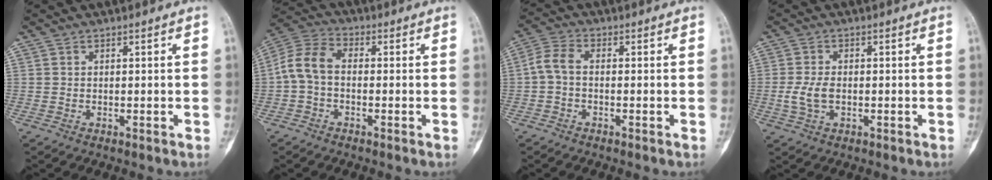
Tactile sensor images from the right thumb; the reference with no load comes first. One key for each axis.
{"total": 7.7, "fx": -0.8, "fy": 4.9, "fz": 5.8, "tx": -0.115, "ty": 0.025, "tz": -0.032}
{"total": 4.4, "fx": -0.7, "fy": 2.5, "fz": 3.5, "tx": -0.076, "ty": 0.015, "tz": -0.025}
{"total": 4.4, "fx": -0.7, "fy": 2.6, "fz": 3.5, "tx": -0.079, "ty": 0.005, "tz": -0.014}